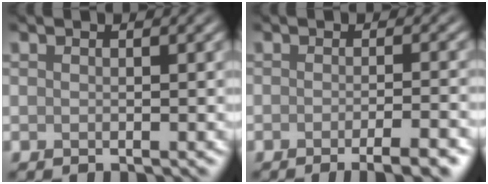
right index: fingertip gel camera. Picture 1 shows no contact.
{"total": 4.7, "force": [-2.6, 1.2, 3.8], "torque": [-0.037, 0.002, -0.035]}